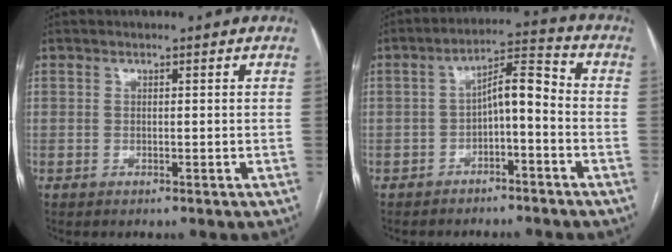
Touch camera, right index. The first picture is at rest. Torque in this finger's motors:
{"motor_torque": [0.64, -0.27, 0.35, 0.08]}